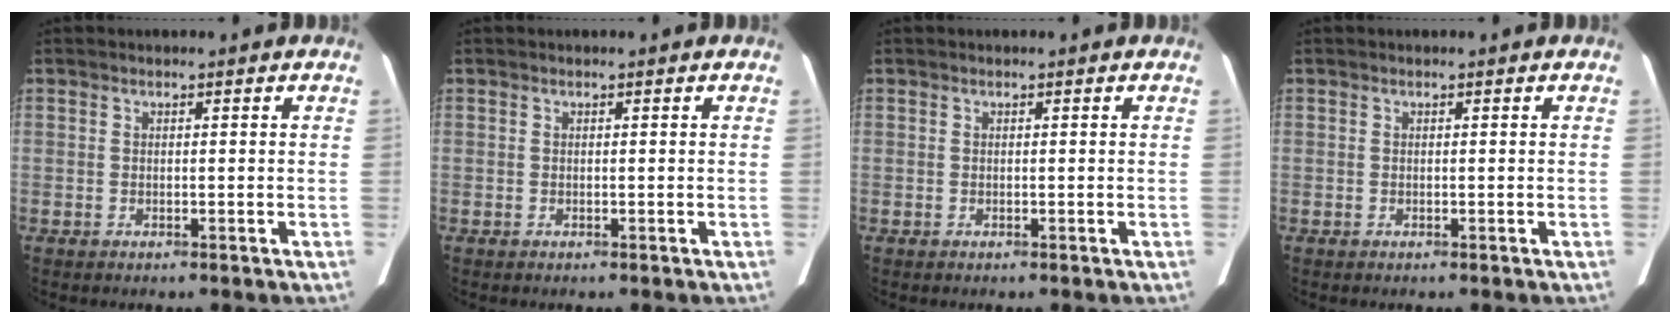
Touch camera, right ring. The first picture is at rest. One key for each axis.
{"total": 0.0}
{"total": 0.0}
{"total": 0.0}